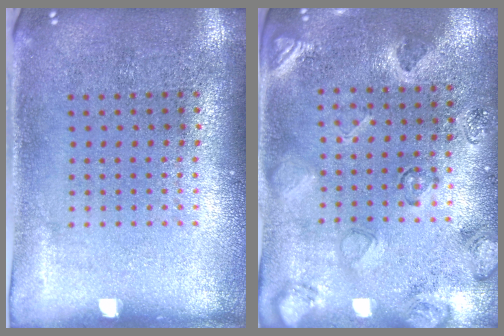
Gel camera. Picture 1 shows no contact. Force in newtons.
{"total": 2.3, "press": 1.8, "slide": 1.4}